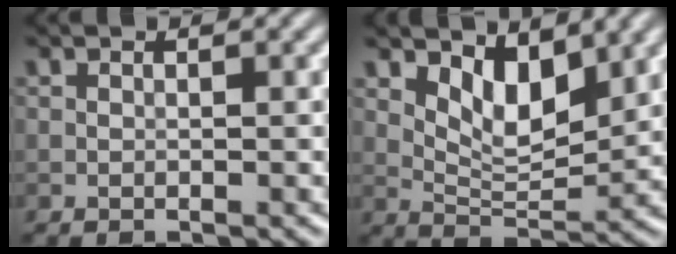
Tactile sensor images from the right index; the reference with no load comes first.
{"total": 4.5, "force": [2.4, 2.1, 3.2], "torque": [-0.062, -0.015, 0.043]}